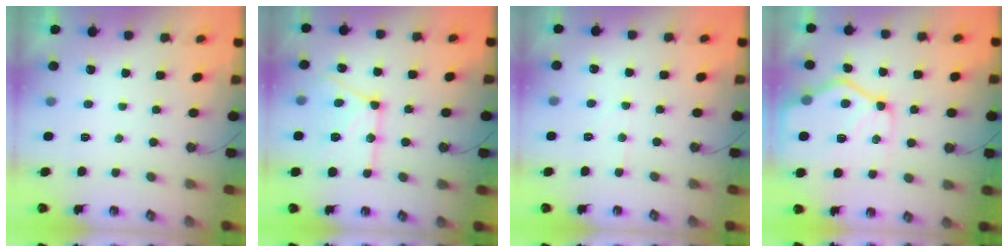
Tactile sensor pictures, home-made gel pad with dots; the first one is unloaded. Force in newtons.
{"total": 17.1, "press": 17.0, "slide": 1.4}
{"total": 4.0, "press": 3.9, "slide": 0.7}
{"total": 16.5, "press": 16.4, "slide": 1.8}